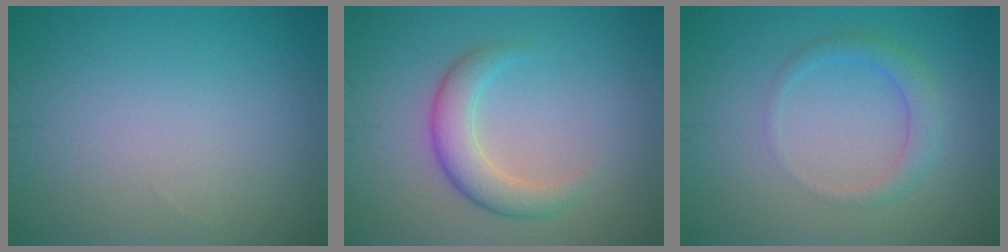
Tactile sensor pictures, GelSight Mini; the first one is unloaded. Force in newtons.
{"total": 3.6, "press": 3.6, "slide": 0.3}
{"total": 2.2, "press": 2.2, "slide": 0.1}